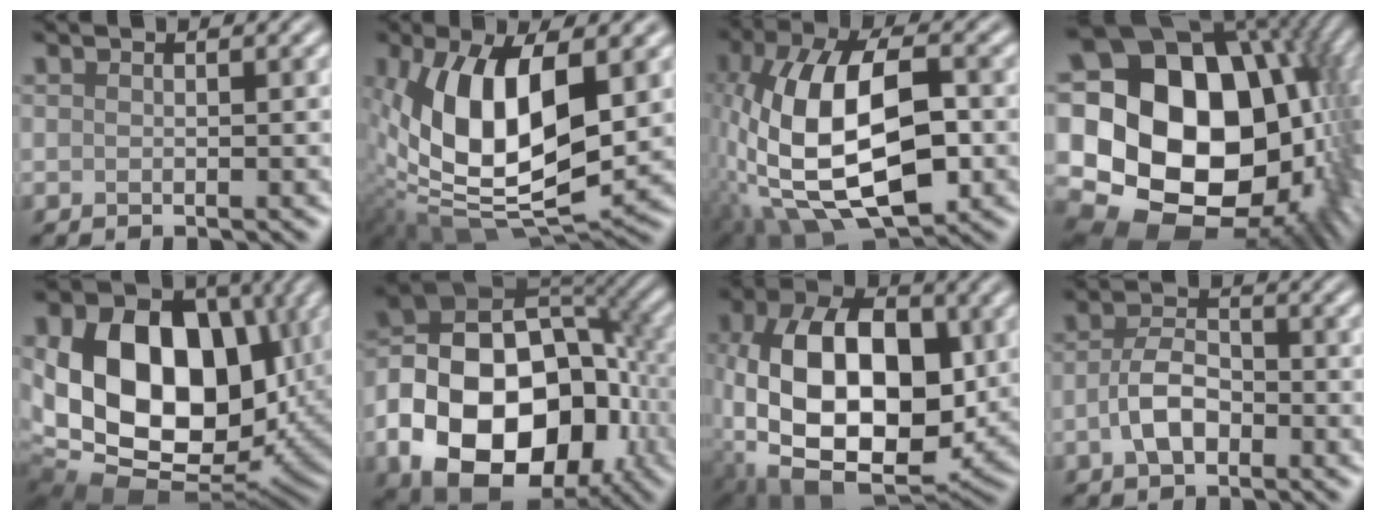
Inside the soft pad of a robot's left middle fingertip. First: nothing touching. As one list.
[{"total": 13.2, "force": [1.5, 6.6, 11.4], "torque": [-0.215, -0.006, 0.022]}, {"total": 14.2, "force": [-2.2, 7.1, 12.1], "torque": [-0.240, 0.009, -0.045]}, {"total": 22.2, "force": [1.2, 16.3, 15.1], "torque": [-0.265, -0.009, 0.049]}, {"total": 17.2, "force": [1.2, 12.2, 12.1], "torque": [-0.207, -0.008, 0.018]}, {"total": 17.2, "force": [-5.4, 11.7, 11.4], "torque": [-0.192, -0.016, -0.094]}, {"total": 15.1, "force": [-0.7, 9.3, 11.9], "torque": [-0.209, -0.004, -0.019]}, {"total": 4.0, "force": [-1.3, 2.4, 2.9], "torque": [-0.059, 0.004, -0.030]}]